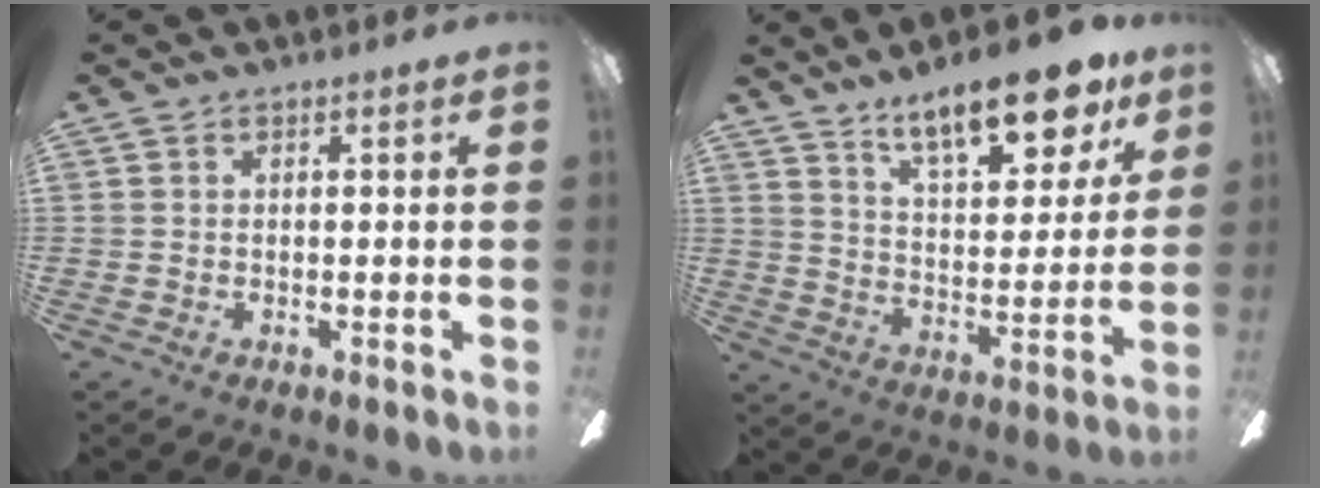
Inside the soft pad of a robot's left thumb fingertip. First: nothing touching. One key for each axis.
{"total": 17.4, "fx": 12.9, "fy": 6.3, "fz": 9.9, "tx": -0.145, "ty": -0.079, "tz": 0.214}